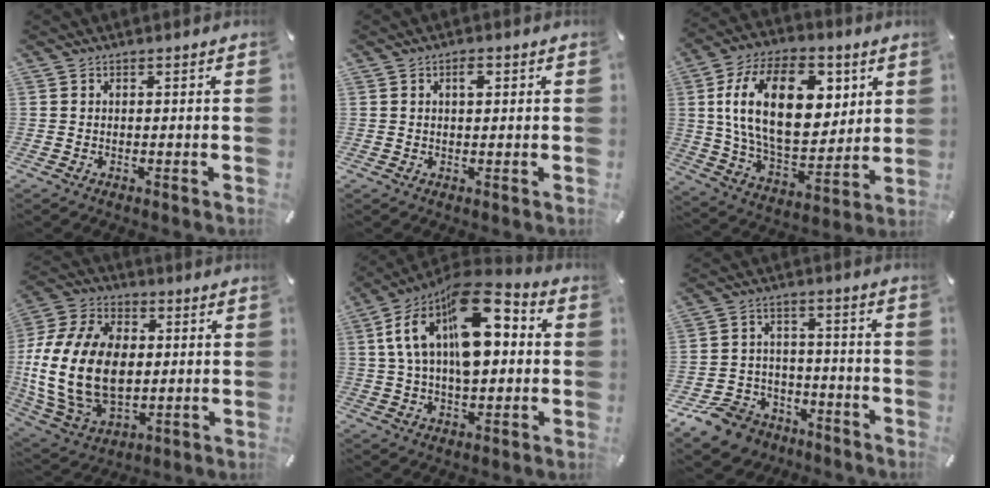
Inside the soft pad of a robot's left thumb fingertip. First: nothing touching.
{"total": 2.4, "force": [0.9, 1.4, 1.8], "torque": [-0.014, -0.003, 0.008]}
{"total": 23.5, "force": [6.3, 14.3, 17.5], "torque": [-0.327, -0.007, 0.104]}
{"total": 22.3, "force": [-0.3, 16.2, 15.4], "torque": [-0.343, 0.007, 0.001]}
{"total": 21.8, "force": [6.9, 12.8, 16.2], "torque": [-0.304, -0.035, 0.114]}
{"total": 10.5, "force": [-7.6, 6.7, 2.5], "torque": [-0.050, 0.058, -0.137]}